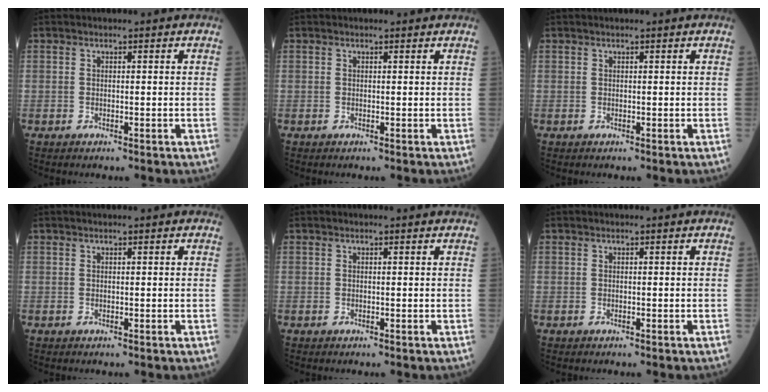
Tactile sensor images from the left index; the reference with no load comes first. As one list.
[{"total": 1.0, "force": [1.0, 0.1, 0.1], "torque": [-0.010, 0.006, 0.009]}, {"total": 0.7, "force": [0.6, 0.1, 0.3], "torque": [-0.003, 0.012, 0.010]}, {"total": 1.4, "force": [1.0, 0.5, 0.8], "torque": [-0.007, 0.020, 0.010]}, {"total": 0.6, "force": [0.6, 0.0, 0.1], "torque": [-0.009, 0.003, 0.005]}, {"total": 0.0}]